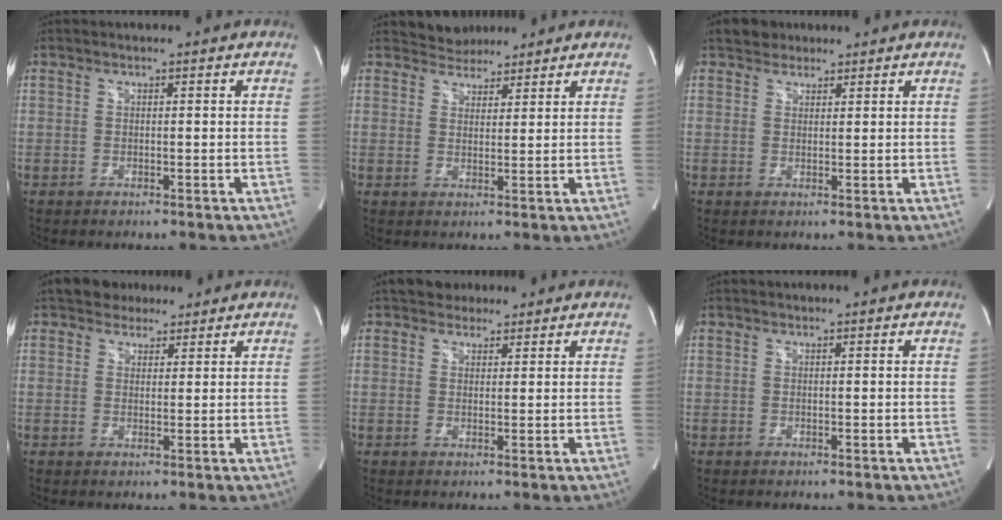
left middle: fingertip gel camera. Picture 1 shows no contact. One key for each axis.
{"total": 4.0, "fx": 3.7, "fy": 1.6, "fz": -0.1, "tx": 0.001, "ty": 0.013, "tz": 0.060}
{"total": 2.9, "fx": 2.2, "fy": 1.8, "fz": 0.3, "tx": -0.005, "ty": 0.018, "tz": 0.035}
{"total": 4.1, "fx": 3.2, "fy": 2.5, "fz": 0.6, "tx": -0.007, "ty": 0.016, "tz": 0.050}
{"total": 2.9, "fx": 2.3, "fy": 1.8, "fz": 0.1, "tx": 0.002, "ty": 0.011, "tz": 0.033}
{"total": 0.0}